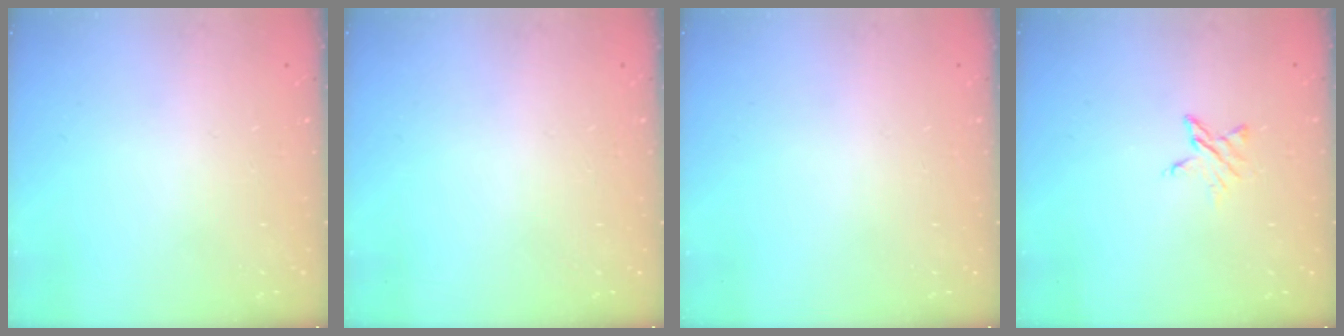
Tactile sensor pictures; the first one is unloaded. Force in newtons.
{"total": 0.0}
{"total": 0.0}
{"total": 3.7, "press": 3.7, "slide": 0.4}